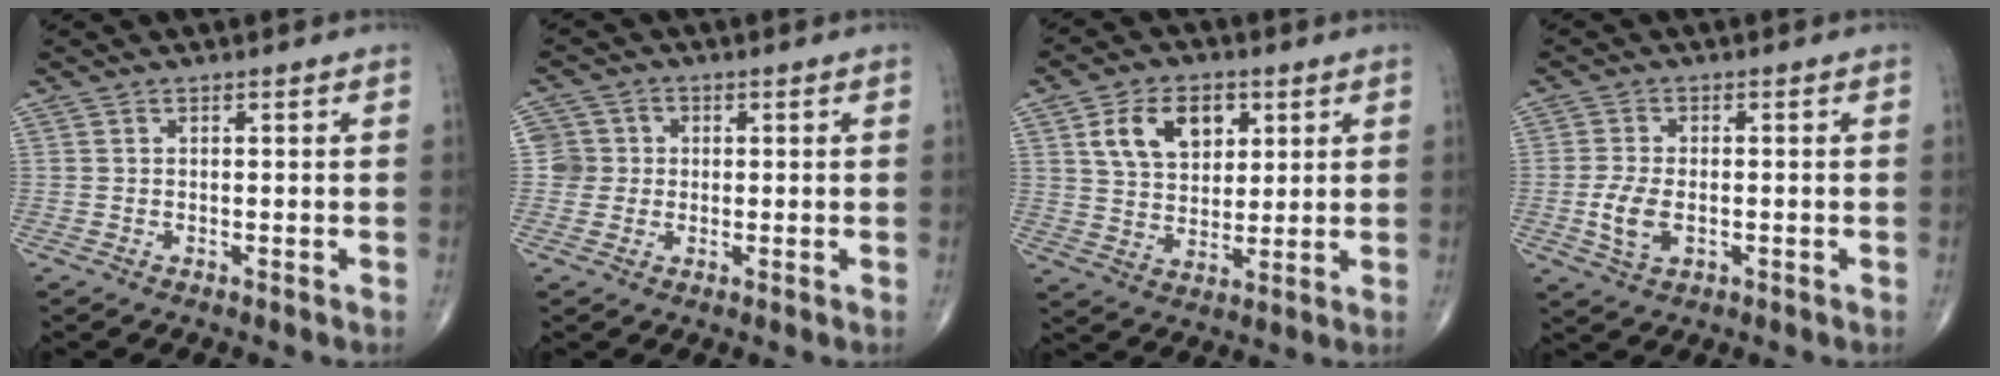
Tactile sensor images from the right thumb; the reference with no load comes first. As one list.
[{"total": 4.2, "force": [0.1, 4.2, 0.3], "torque": [0.030, 0.010, -0.005]}, {"total": 11.1, "force": [4.3, 7.4, 7.1], "torque": [-0.091, -0.012, 0.079]}, {"total": 5.6, "force": [-1.1, 3.2, 4.5], "torque": [-0.097, -0.002, -0.019]}]